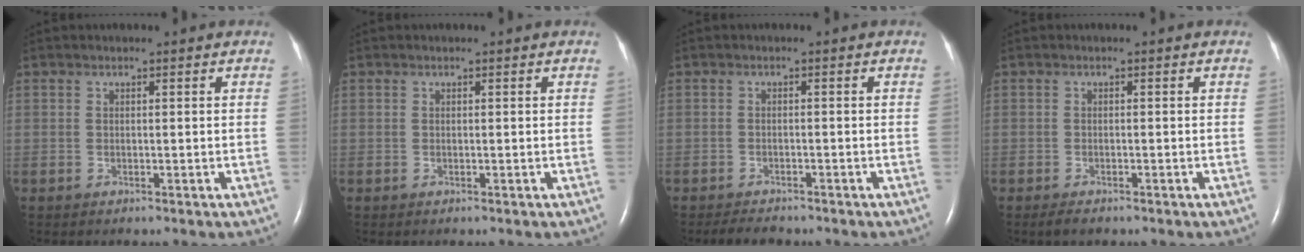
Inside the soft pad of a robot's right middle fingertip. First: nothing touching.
{"total": 0.0}
{"total": 2.8, "force": [-2.5, 0.9, 1.0], "torque": [-0.024, -0.007, -0.034]}
{"total": 1.4, "force": [-1.1, 0.5, 0.8], "torque": [-0.020, -0.003, -0.015]}